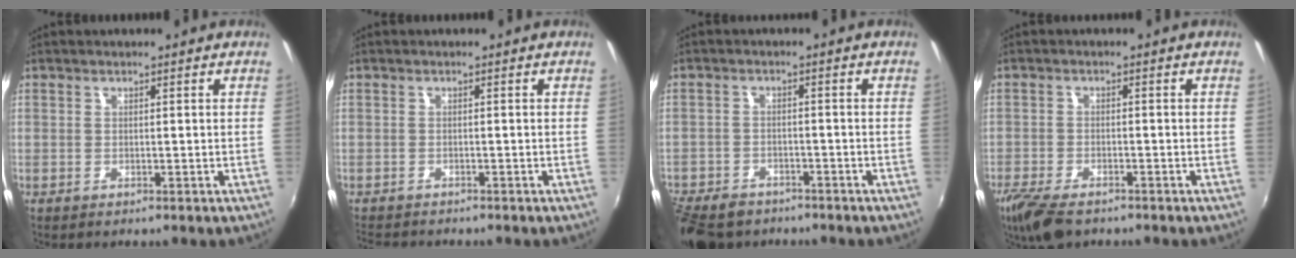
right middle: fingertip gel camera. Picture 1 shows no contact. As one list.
[{"total": 3.7, "force": [-3.5, 0.4, 1.1], "torque": [-0.032, -0.018, -0.060]}, {"total": 12.7, "force": [-9.3, 7.1, 4.9], "torque": [-0.148, -0.016, -0.155]}, {"total": 8.3, "force": [-6.2, 3.0, 4.6], "torque": [-0.119, -0.029, -0.116]}]